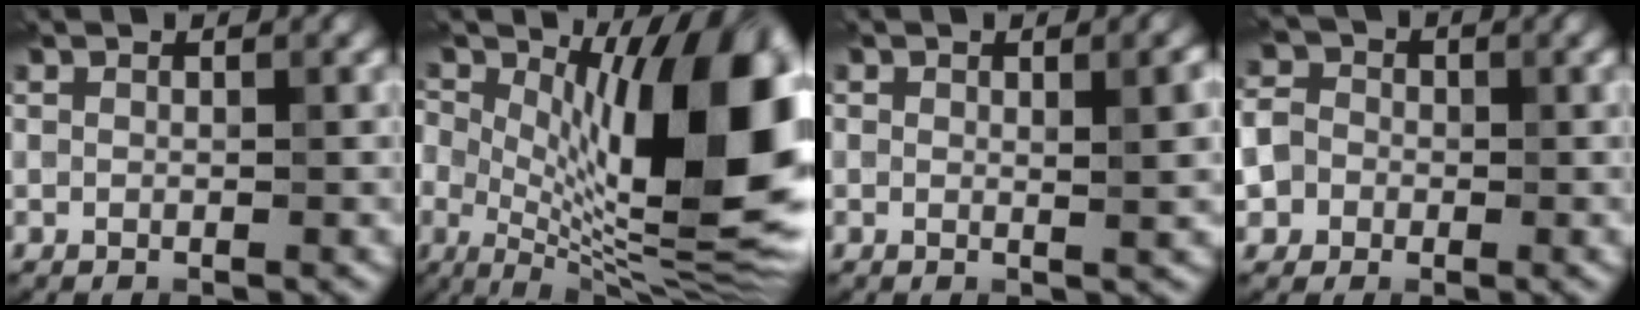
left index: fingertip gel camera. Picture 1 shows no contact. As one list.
[{"total": 17.0, "force": [2.3, 7.0, 15.4], "torque": [-0.209, 0.004, 0.035]}, {"total": 2.9, "force": [0.6, 0.9, 2.7], "torque": [-0.033, 0.005, 0.008]}, {"total": 6.1, "force": [-1.5, 5.5, 2.1], "torque": [-0.040, 0.016, -0.058]}]